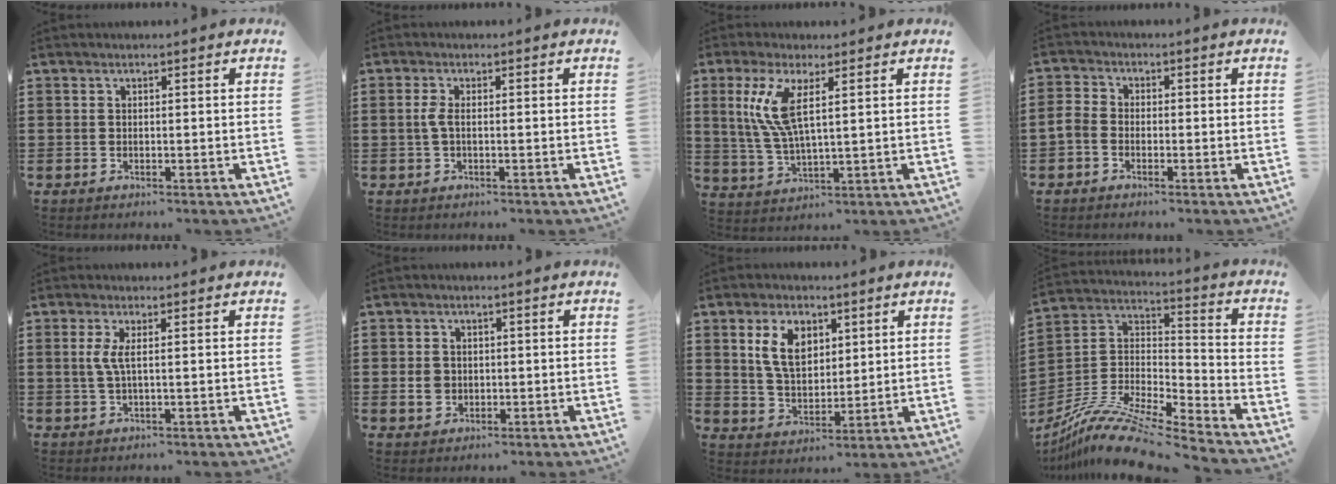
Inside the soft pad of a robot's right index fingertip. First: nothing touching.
{"total": 2.2, "force": [-0.3, 0.5, 2.1], "torque": [-0.054, -0.006, -0.011]}
{"total": 7.9, "force": [2.9, 1.7, 7.2], "torque": [-0.176, -0.012, 0.042]}
{"total": 2.5, "force": [-1.6, 1.4, 1.2], "torque": [-0.040, 0.000, -0.036]}
{"total": 2.7, "force": [0.2, 0.1, 2.7], "torque": [-0.060, -0.008, 0.000]}
{"total": 3.0, "force": [-0.3, 2.6, 1.3], "torque": [-0.032, 0.006, -0.007]}
{"total": 7.7, "force": [3.0, 4.8, 5.2], "torque": [-0.105, 0.009, 0.051]}
{"total": 12.1, "force": [-10.2, 1.8, 6.2], "torque": [-0.127, 0.016, -0.203]}